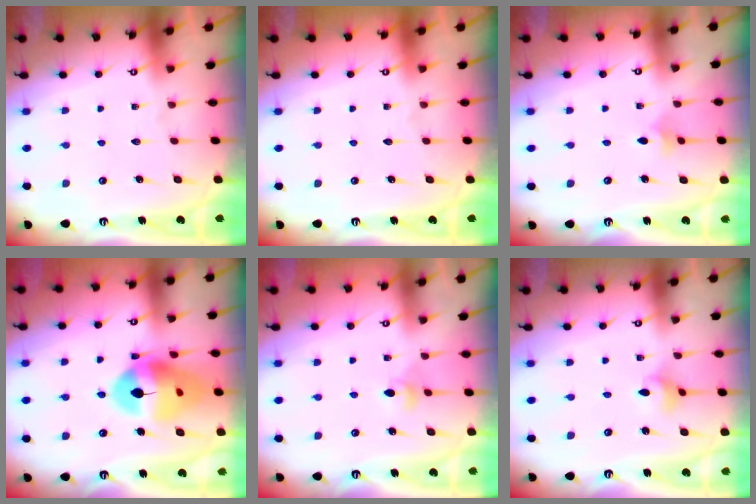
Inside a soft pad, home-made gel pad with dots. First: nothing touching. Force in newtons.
{"total": 0.0}
{"total": 3.6, "press": 3.6, "slide": 0.7}
{"total": 16.9, "press": 16.8, "slide": 2.0}
{"total": 4.1, "press": 4.0, "slide": 0.9}
{"total": 2.9, "press": 2.9, "slide": 0.5}